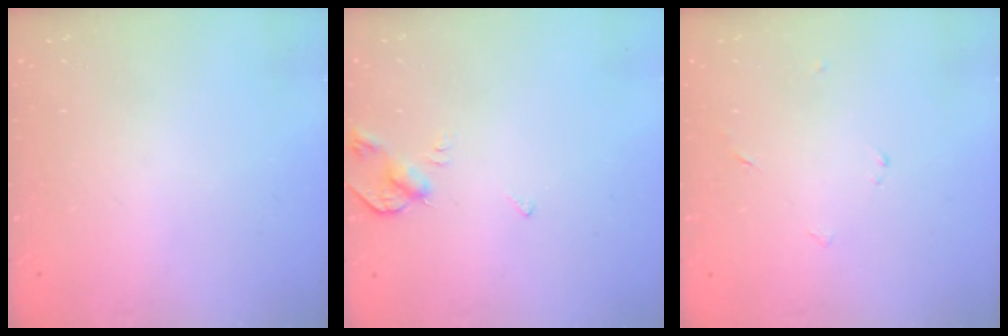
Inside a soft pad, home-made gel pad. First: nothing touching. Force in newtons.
{"total": 4.6, "press": 4.5, "slide": 0.9}
{"total": 2.7, "press": 2.7, "slide": 0.3}